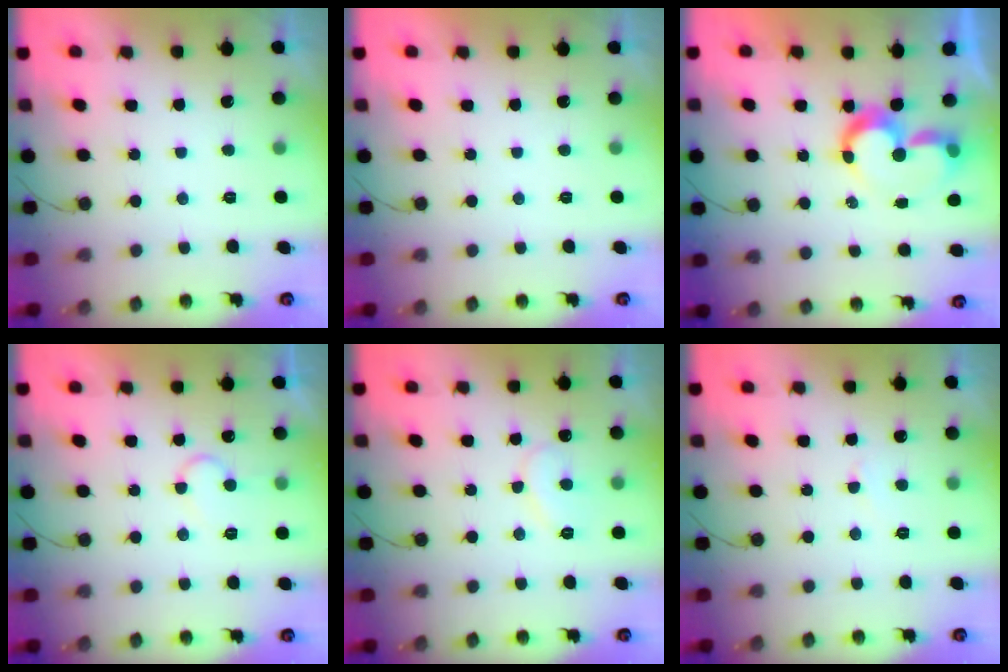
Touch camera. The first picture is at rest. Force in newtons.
{"total": 1.7, "press": 1.7, "slide": 0.1}
{"total": 9.0, "press": 8.9, "slide": 0.7}
{"total": 6.5, "press": 6.5, "slide": 0.4}
{"total": 8.0, "press": 7.9, "slide": 0.7}
{"total": 3.0, "press": 3.0, "slide": 0.4}